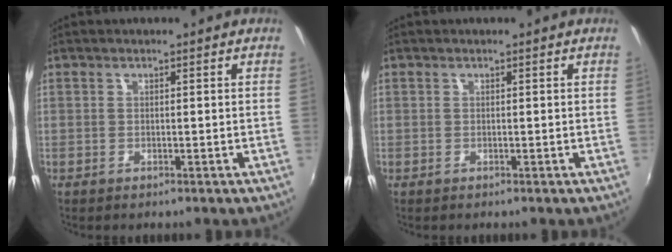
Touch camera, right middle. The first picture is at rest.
{"total": 0.0}